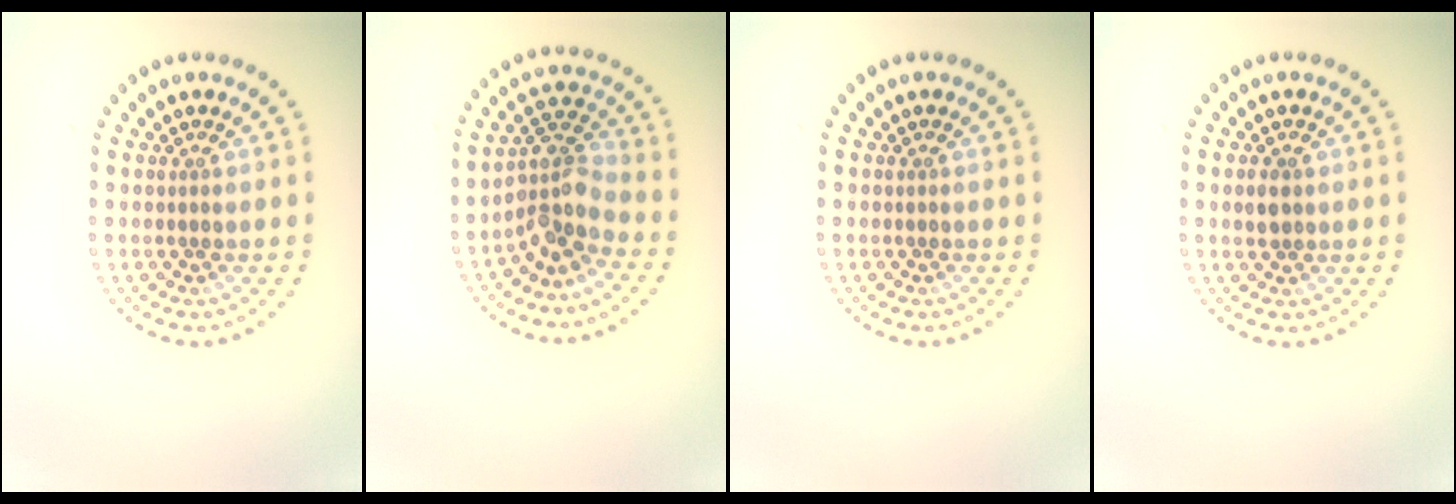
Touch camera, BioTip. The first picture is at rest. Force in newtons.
{"total": 3.8, "press": 2.9, "slide": 2.5}
{"total": 0.0}
{"total": 1.7, "press": 1.7, "slide": 0.1}